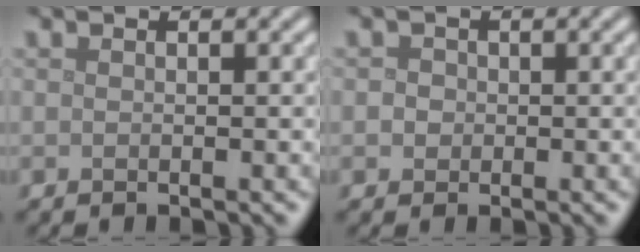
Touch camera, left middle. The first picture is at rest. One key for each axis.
{"total": 1.4, "fx": 0.2, "fy": 1.3, "fz": 0.5, "tx": 0.004, "ty": 0.002, "tz": -0.001}